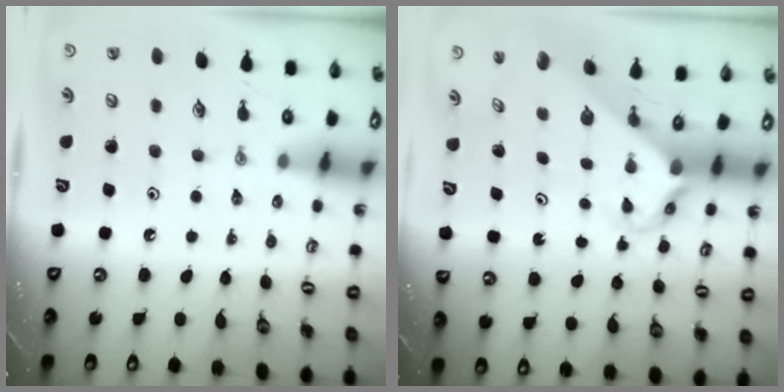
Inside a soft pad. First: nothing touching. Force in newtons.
{"total": 2.7, "press": 2.7, "slide": 0.2}